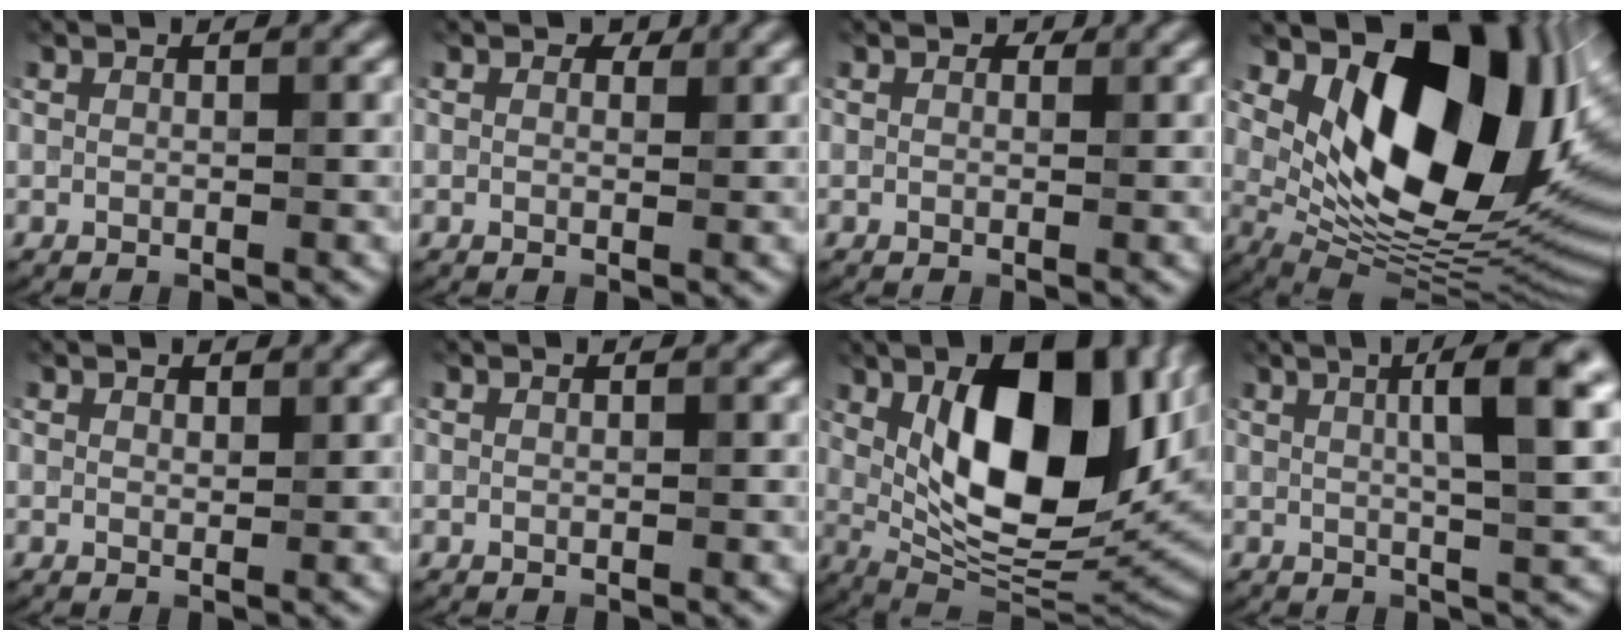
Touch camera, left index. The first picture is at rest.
{"total": 1.1, "force": [0.6, 0.8, 0.5], "torque": [-0.005, -0.002, 0.004]}
{"total": 0.6, "force": [0.3, 0.5, 0.2], "torque": [-0.002, -0.004, -0.002]}
{"total": 15.9, "force": [5.5, 8.4, 12.3], "torque": [-0.173, -0.012, 0.099]}
{"total": 0.8, "force": [0.7, 0.4, 0.1], "torque": [-0.002, -0.003, 0.012]}
{"total": 0.0}
{"total": 16.2, "force": [3.8, 7.1, 14.0], "torque": [-0.206, -0.005, 0.056]}
{"total": 7.1, "force": [1.9, 1.4, 6.7], "torque": [-0.084, 0.010, 0.027]}